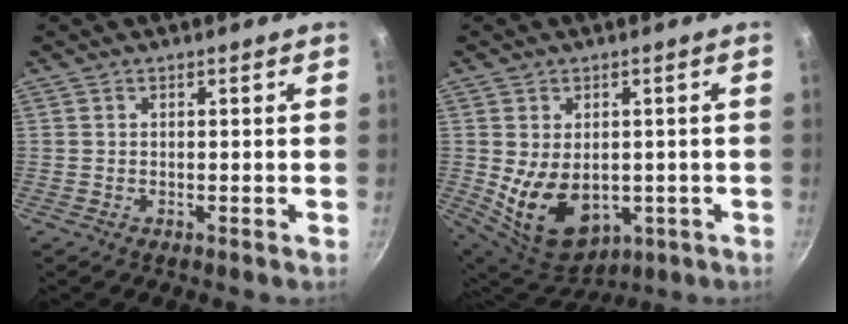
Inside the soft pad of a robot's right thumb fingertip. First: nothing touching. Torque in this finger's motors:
{"motor_torque": [-0.26, 1.20, 0.76, 0.87, 0.12]}